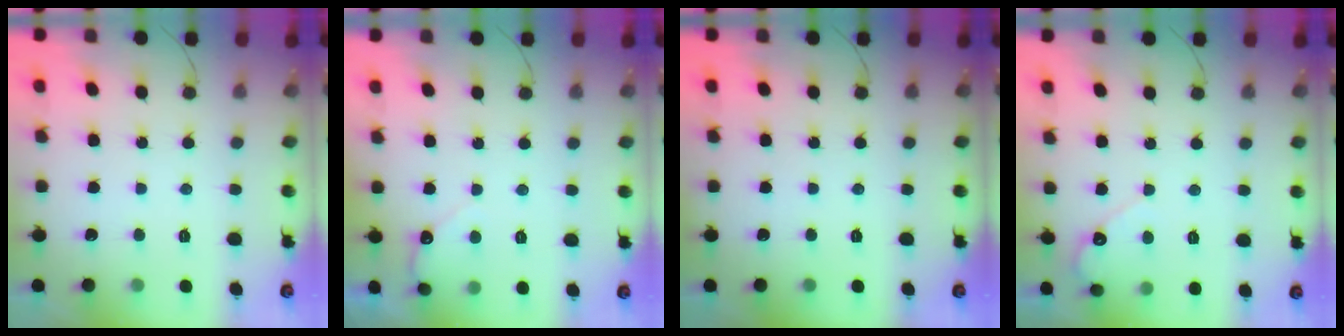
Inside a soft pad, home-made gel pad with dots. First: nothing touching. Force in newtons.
{"total": 3.7, "press": 3.7, "slide": 0.3}
{"total": 0.0}
{"total": 3.3, "press": 3.2, "slide": 0.2}